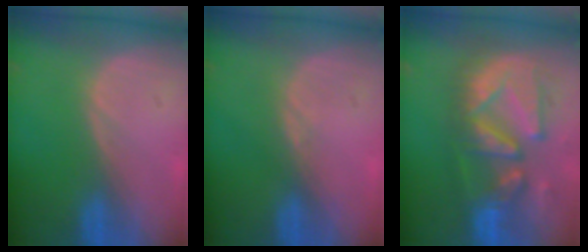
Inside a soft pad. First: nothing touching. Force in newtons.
{"total": 0.5, "press": 0.5, "slide": 0.2}
{"total": 13.1, "press": 11.3, "slide": 6.6}